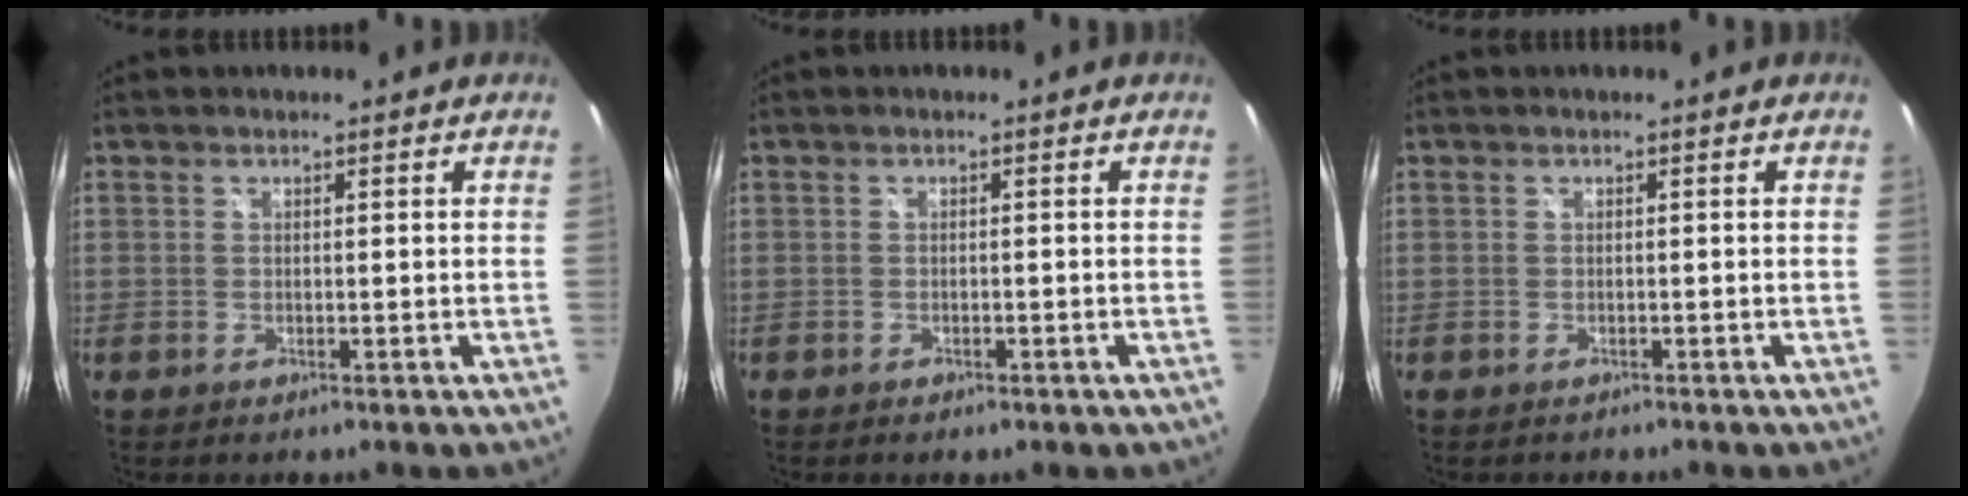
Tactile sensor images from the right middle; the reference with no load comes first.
{"total": 2.4, "force": [-1.7, 1.1, 1.3], "torque": [-0.023, -0.010, -0.022]}
{"total": 0.5, "force": [-0.5, 0.2, -0.1], "torque": [0.000, -0.002, -0.009]}